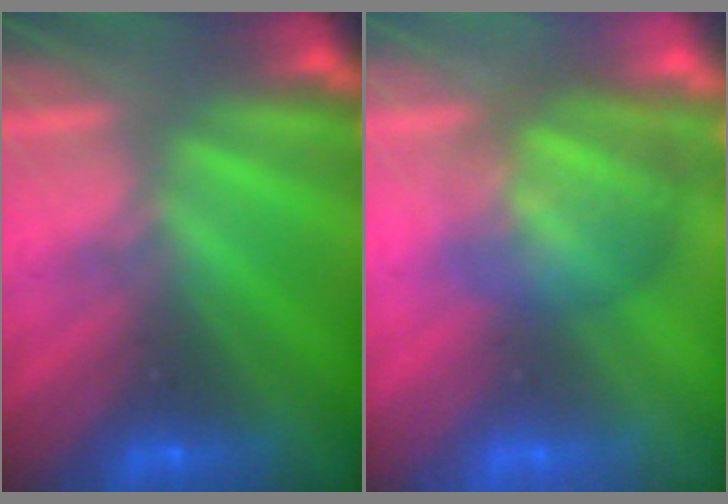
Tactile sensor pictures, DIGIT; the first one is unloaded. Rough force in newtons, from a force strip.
{"total": 2.9}